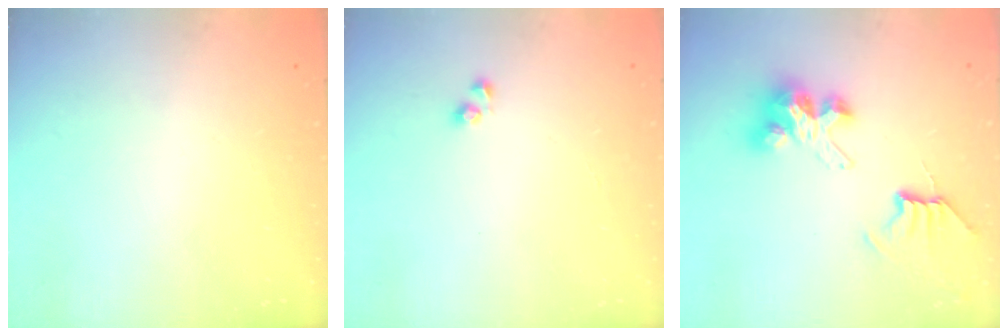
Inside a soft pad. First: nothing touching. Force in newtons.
{"total": 2.6, "press": 2.6, "slide": 0.3}
{"total": 8.2, "press": 8.2, "slide": 0.5}